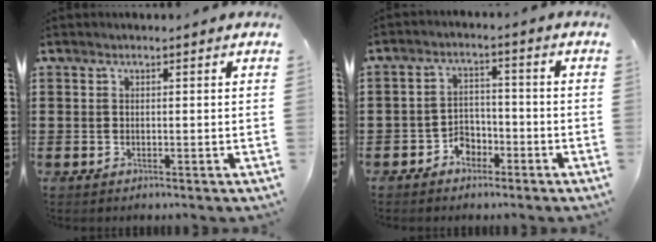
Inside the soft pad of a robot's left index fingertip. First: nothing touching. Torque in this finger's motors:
{"motor_torque": [0.16, 0.15, 0.06, 0.03]}